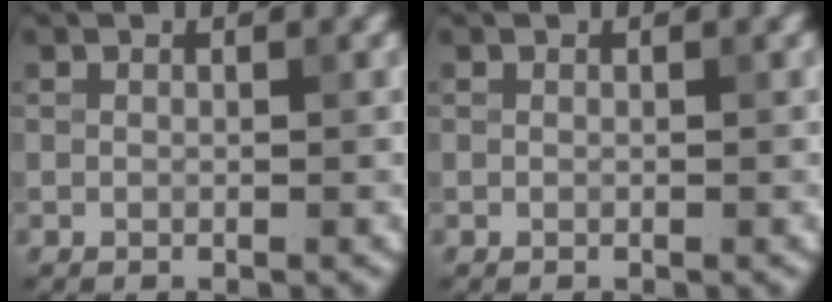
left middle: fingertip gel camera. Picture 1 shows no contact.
{"total": 0.0}